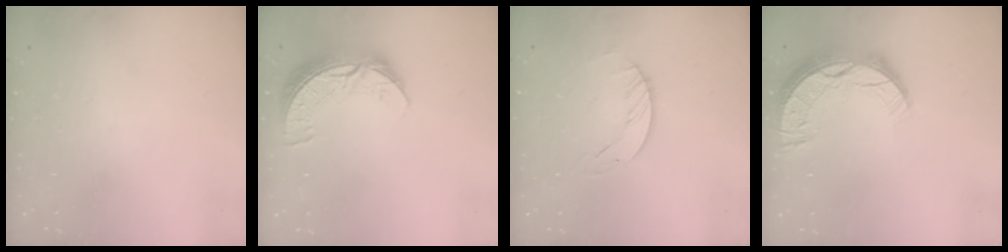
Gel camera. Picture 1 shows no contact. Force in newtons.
{"total": 10.3, "press": 10.2, "slide": 0.7}
{"total": 2.3, "press": 2.3, "slide": 0.3}
{"total": 12.3, "press": 12.2, "slide": 0.9}